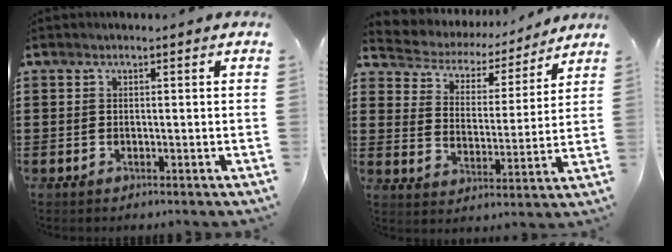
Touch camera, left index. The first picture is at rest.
{"total": 3.8, "force": [3.6, 1.2, 0.2], "torque": [-0.033, -0.028, 0.053]}